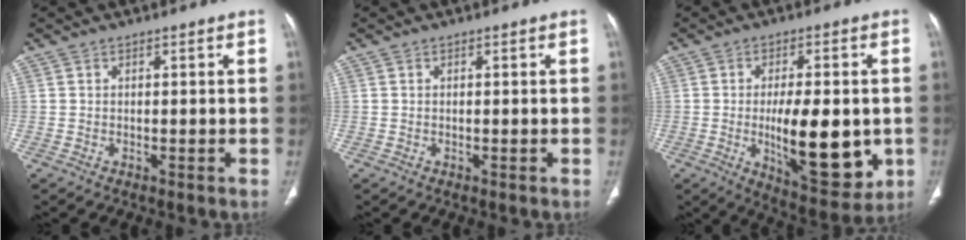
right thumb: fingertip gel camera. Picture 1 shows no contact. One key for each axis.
{"total": 0.0}
{"total": 17.1, "fx": -2.5, "fy": 7.0, "fz": 15.4, "tx": -0.204, "ty": -0.018, "tz": -0.024}